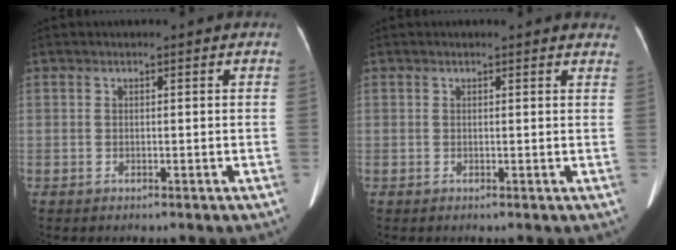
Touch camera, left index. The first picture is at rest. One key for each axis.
{"total": 6.5, "fx": 6.1, "fy": 1.5, "fz": 1.6, "tx": -0.001, "ty": 0.001, "tz": 0.042}